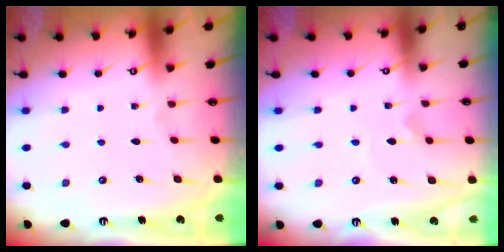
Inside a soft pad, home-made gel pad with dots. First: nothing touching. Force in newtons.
{"total": 2.3, "press": 2.3, "slide": 0.1}